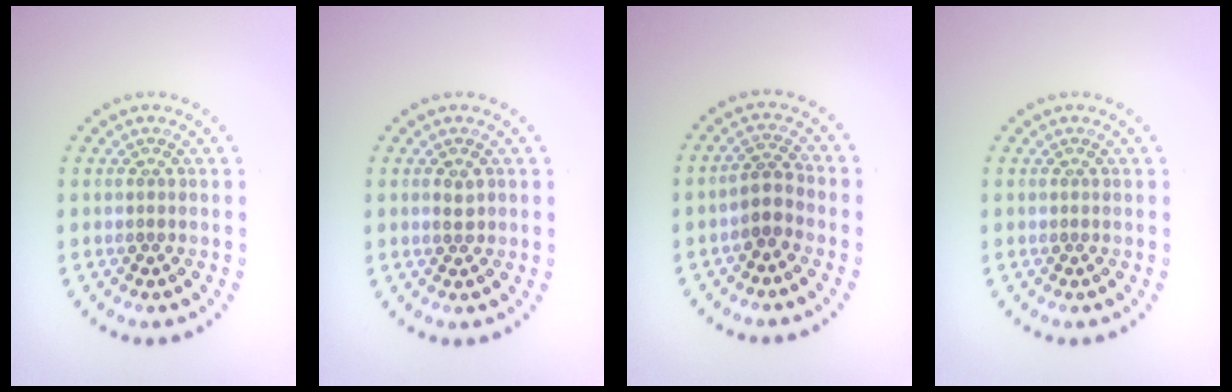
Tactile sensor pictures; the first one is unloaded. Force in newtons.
{"total": 1.0, "press": 1.0, "slide": 0.2}
{"total": 2.2, "press": 1.9, "slide": 1.1}
{"total": 0.0}